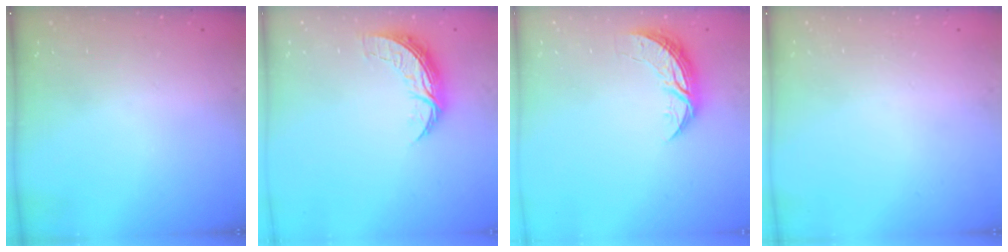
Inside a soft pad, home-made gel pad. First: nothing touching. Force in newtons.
{"total": 7.5, "press": 7.5, "slide": 0.5}
{"total": 8.4, "press": 8.4, "slide": 0.6}
{"total": 0.0}